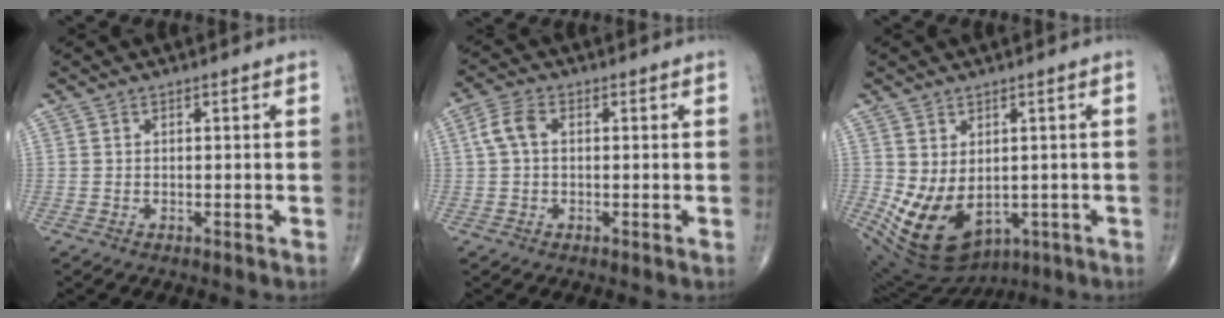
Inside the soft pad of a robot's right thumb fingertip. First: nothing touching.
{"total": 4.3, "force": [0.6, 2.7, 3.4], "torque": [-0.075, 0.013, 0.007]}
{"total": 12.5, "force": [-1.8, 8.6, 8.9], "torque": [-0.150, -0.010, 0.003]}